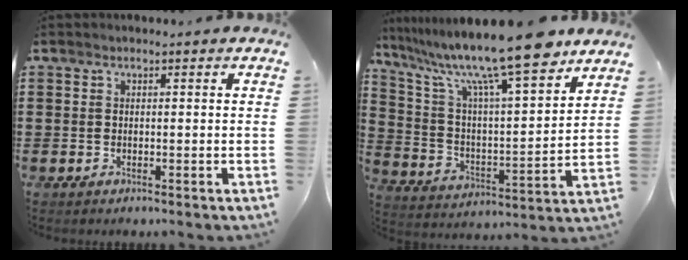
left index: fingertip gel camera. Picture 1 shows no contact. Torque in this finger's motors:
{"motor_torque": [1.51, 0.63, 1.05, 0.21]}